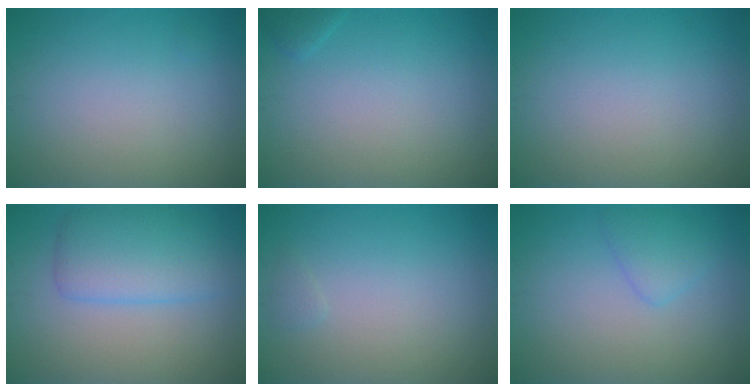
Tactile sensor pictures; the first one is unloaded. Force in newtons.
{"total": 0.7, "press": 0.7, "slide": 0.1}
{"total": 0.0}
{"total": 4.8, "press": 4.8, "slide": 0.2}
{"total": 0.5, "press": 0.5, "slide": 0.1}
{"total": 2.0, "press": 2.0, "slide": 0.2}